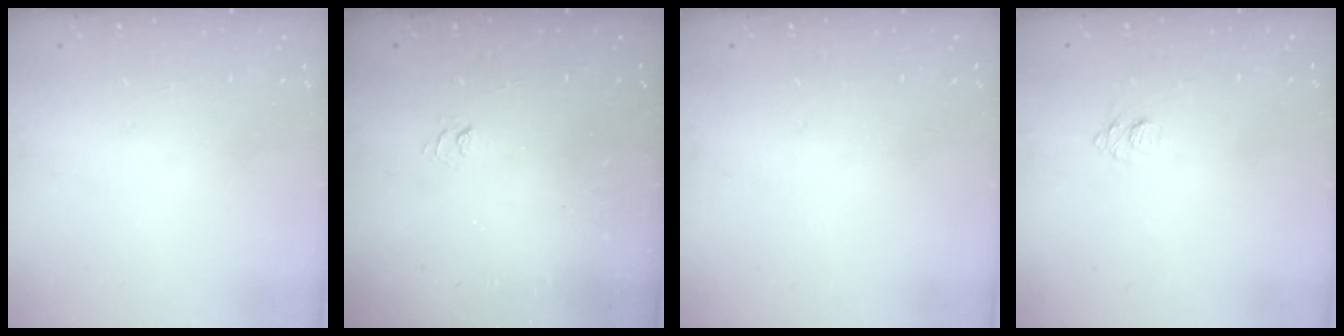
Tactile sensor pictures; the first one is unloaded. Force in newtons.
{"total": 1.9, "press": 1.5, "slide": 1.3}
{"total": 0.0}
{"total": 6.4, "press": 6.4, "slide": 0.7}